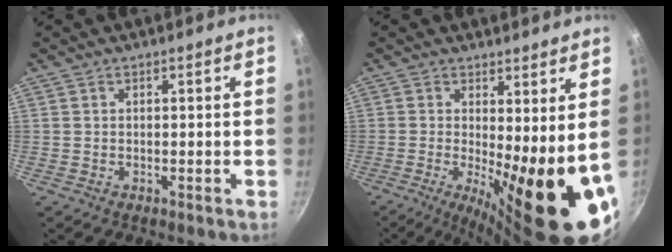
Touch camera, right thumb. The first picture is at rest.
{"total": 15.3, "force": [-1.1, 4.1, 14.8], "torque": [-0.193, -0.021, -0.009]}